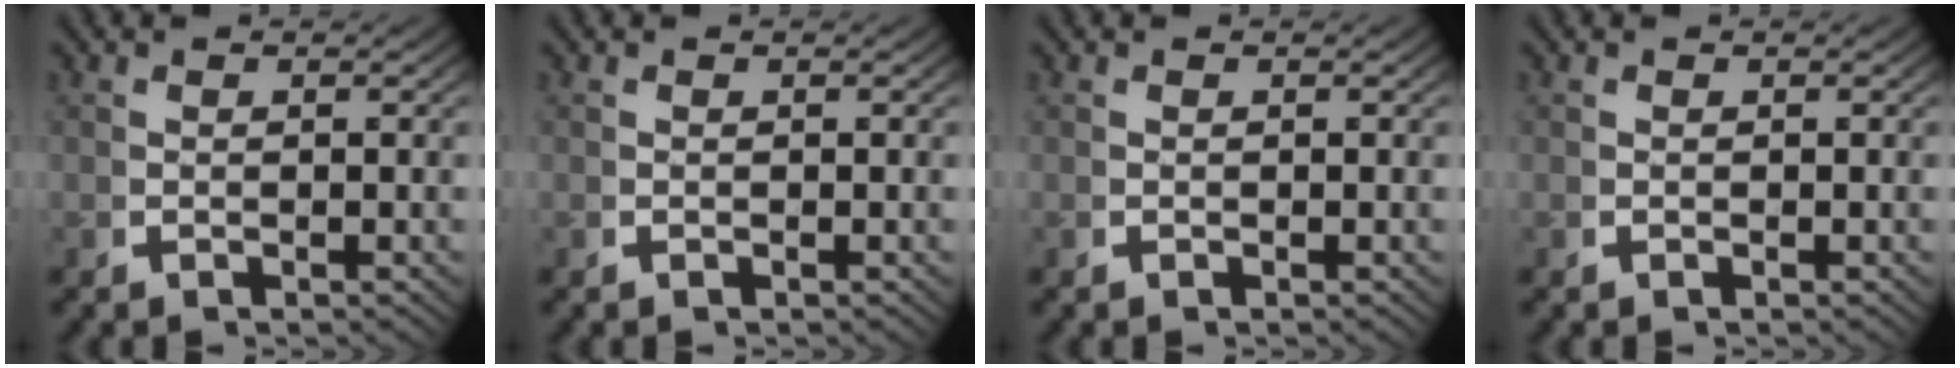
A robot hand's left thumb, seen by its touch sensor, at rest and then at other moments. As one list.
[{"total": 0.0}, {"total": 0.0}, {"total": 0.0}]